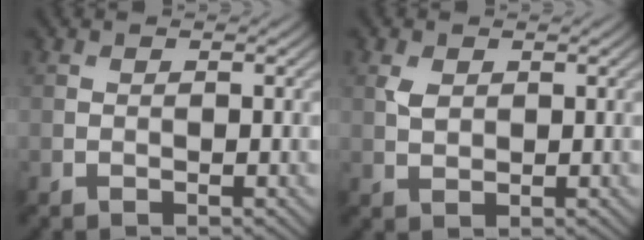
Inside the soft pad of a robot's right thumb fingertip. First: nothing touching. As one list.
[{"total": 1.8, "force": [0.7, 1.2, 1.2], "torque": [-0.032, -0.001, 0.015]}]